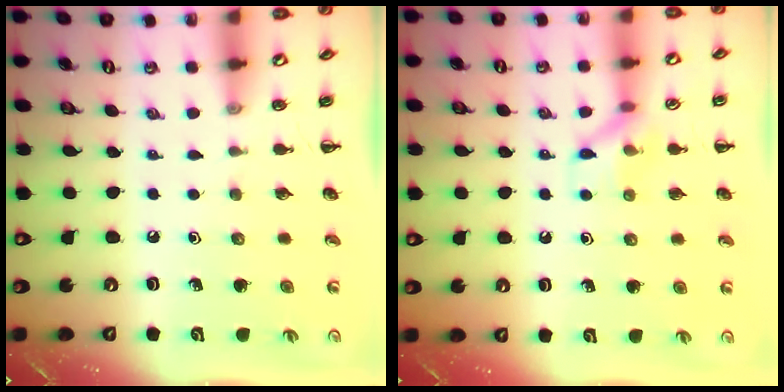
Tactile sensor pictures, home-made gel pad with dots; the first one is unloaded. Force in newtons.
{"total": 7.8, "press": 7.6, "slide": 1.4}